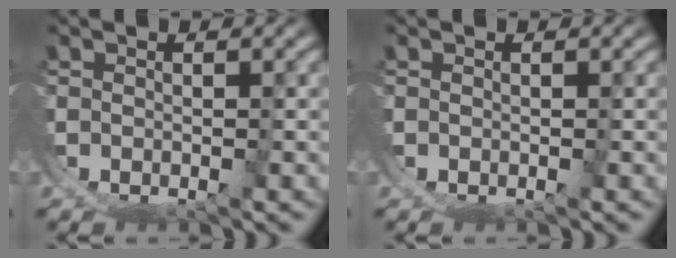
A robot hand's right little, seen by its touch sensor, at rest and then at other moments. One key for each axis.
{"total": 0.0}